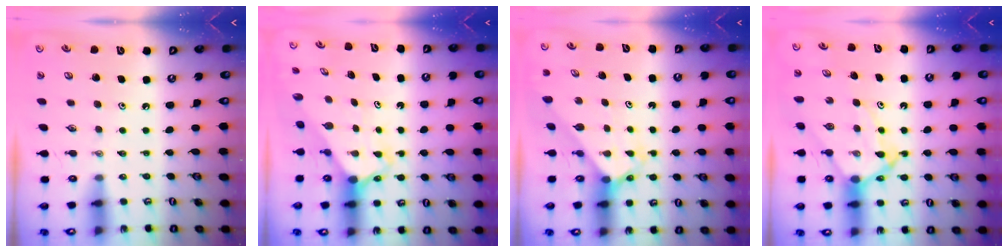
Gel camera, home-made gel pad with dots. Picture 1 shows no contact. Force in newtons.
{"total": 2.5, "press": 2.5, "slide": 0.1}
{"total": 2.6, "press": 2.6, "slide": 0.2}
{"total": 9.2, "press": 9.2, "slide": 0.8}